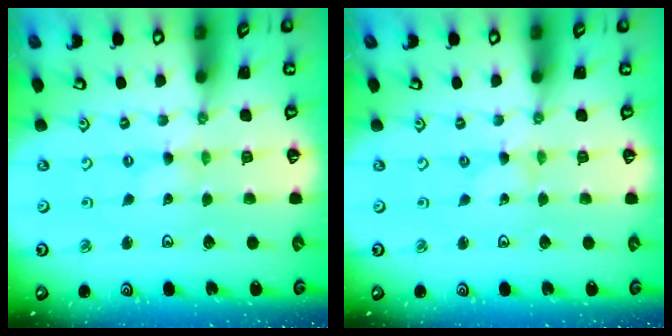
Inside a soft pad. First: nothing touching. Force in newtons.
{"total": 0.0}